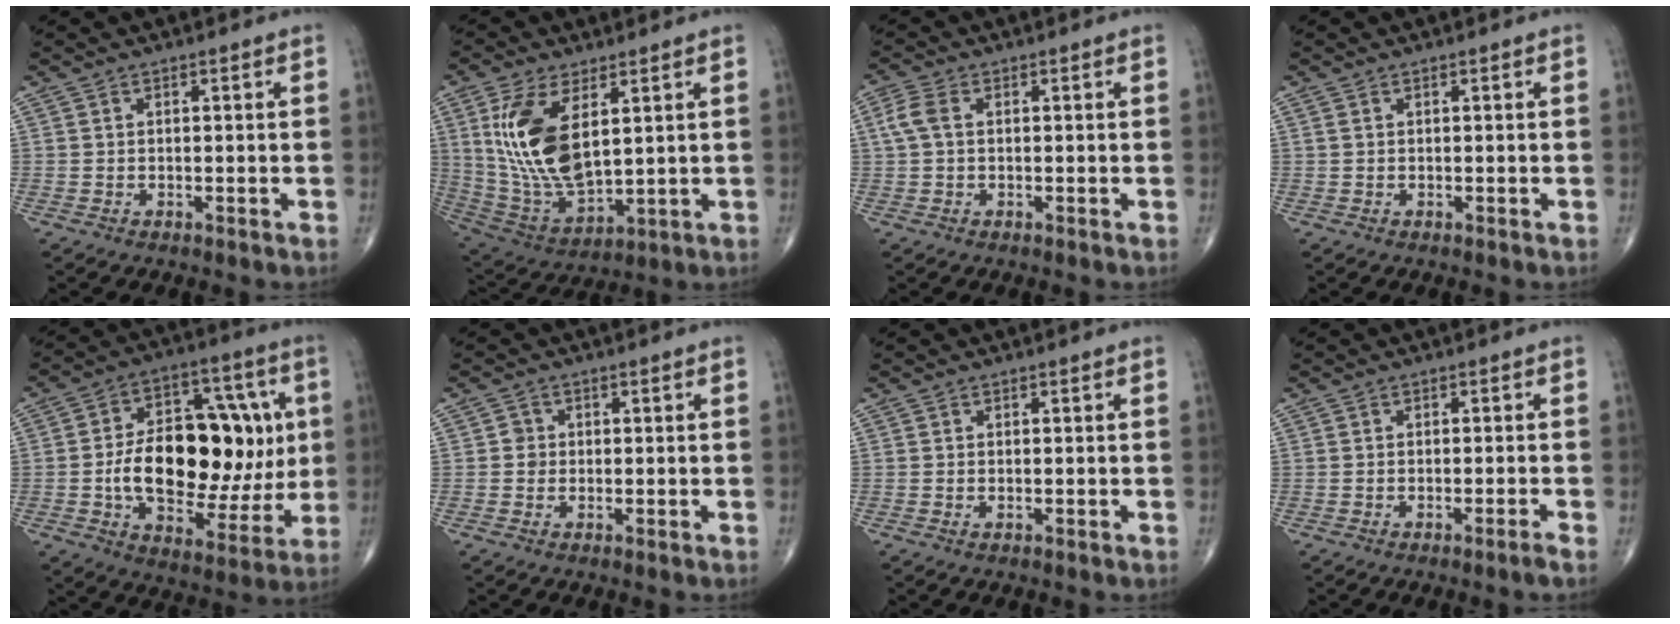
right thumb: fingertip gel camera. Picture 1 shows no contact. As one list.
[{"total": 16.9, "force": [4.6, 8.1, 14.1], "torque": [-0.276, -0.024, 0.105]}, {"total": 3.8, "force": [0.6, 2.4, 3.0], "torque": [-0.080, 0.012, 0.008]}, {"total": 0.6, "force": [0.3, 0.3, 0.5], "torque": [-0.013, 0.012, 0.008]}, {"total": 25.4, "force": [0.7, 14.2, 21.0], "torque": [-0.289, 0.016, 0.020]}, {"total": 1.7, "force": [-0.1, 1.6, 0.5], "torque": [0.002, 0.005, -0.005]}, {"total": 0.0}, {"total": 1.6, "force": [-1.2, -0.5, 0.9], "torque": [-0.023, 0.004, -0.021]}]